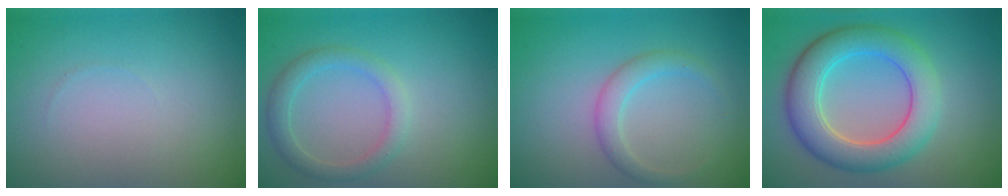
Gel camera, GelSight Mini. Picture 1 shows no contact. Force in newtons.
{"total": 2.4, "press": 2.4, "slide": 0.1}
{"total": 2.0, "press": 2.0, "slide": 0.2}
{"total": 6.7, "press": 6.7, "slide": 0.4}